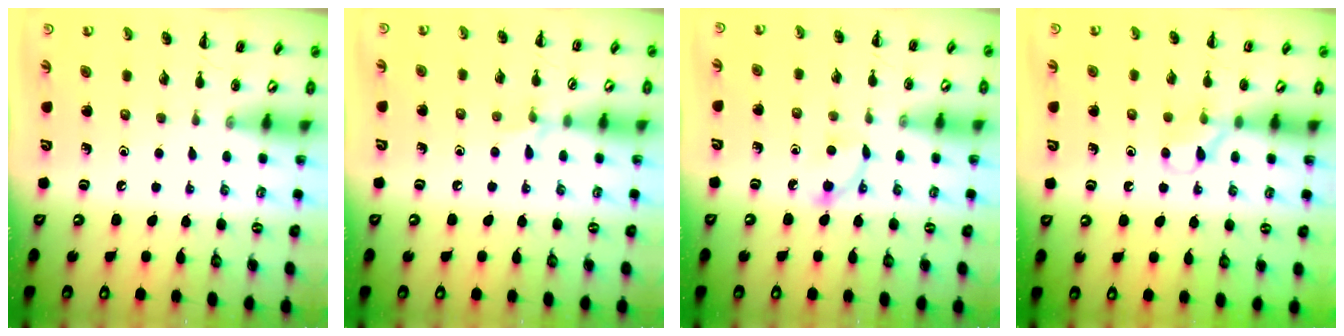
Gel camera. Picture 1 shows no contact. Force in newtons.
{"total": 5.2, "press": 4.9, "slide": 1.8}
{"total": 3.4, "press": 3.3, "slide": 1.0}
{"total": 5.6, "press": 5.3, "slide": 1.8}